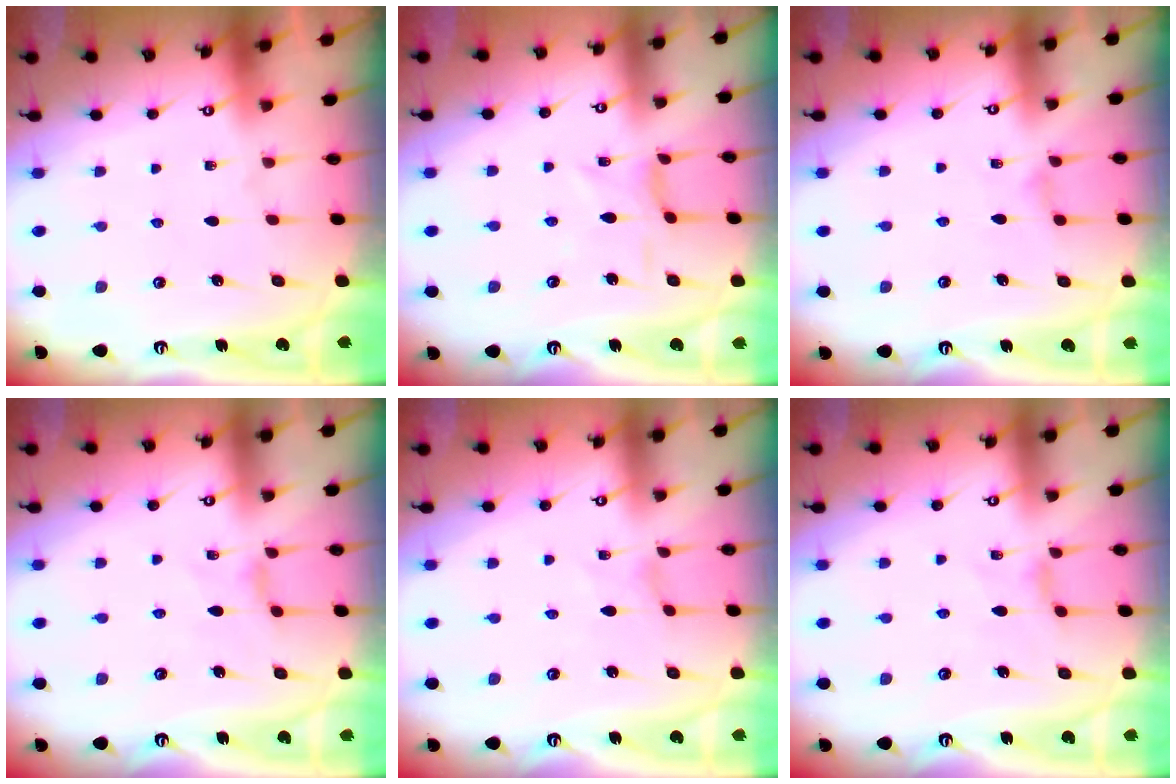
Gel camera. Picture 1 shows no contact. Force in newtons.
{"total": 1.9, "press": 1.9, "slide": 0.4}
{"total": 0.0}
{"total": 1.1, "press": 1.0, "slide": 0.3}
{"total": 0.0}
{"total": 1.1, "press": 1.0, "slide": 0.3}